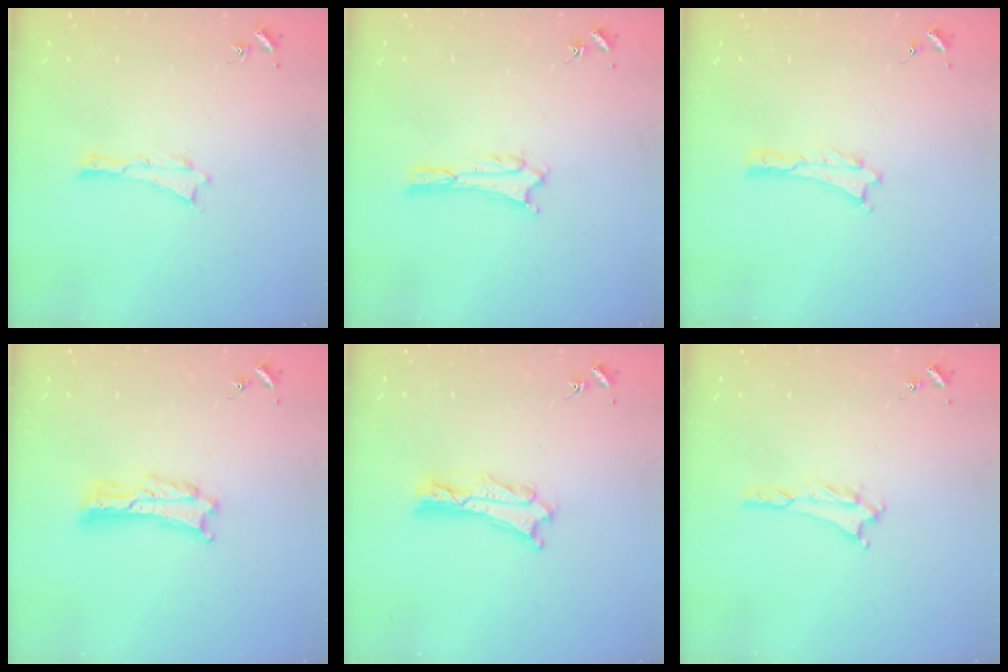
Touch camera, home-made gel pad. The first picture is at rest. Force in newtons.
{"total": 1.6, "press": 1.6, "slide": 0.2}
{"total": 0.0}
{"total": 1.7, "press": 1.7, "slide": 0.3}
{"total": 2.4, "press": 2.4, "slide": 0.3}
{"total": 1.3, "press": 1.3, "slide": 0.2}